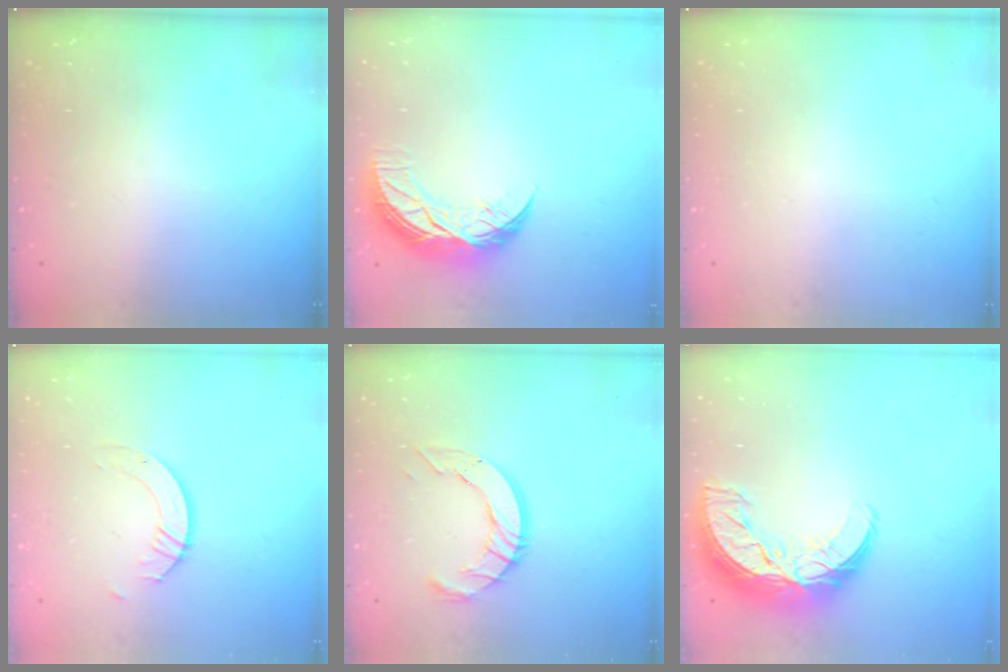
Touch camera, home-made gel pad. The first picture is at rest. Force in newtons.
{"total": 10.1, "press": 10.0, "slide": 0.9}
{"total": 0.0}
{"total": 3.9, "press": 3.9, "slide": 0.3}
{"total": 9.7, "press": 9.6, "slide": 0.9}
{"total": 14.7, "press": 14.7, "slide": 1.0}